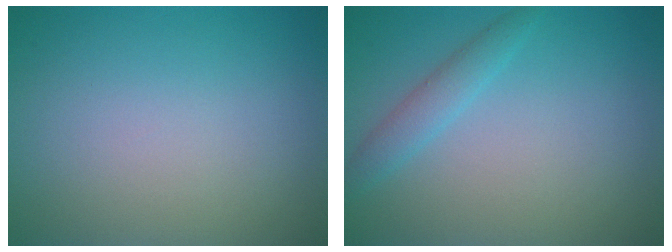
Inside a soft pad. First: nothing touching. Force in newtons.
{"total": 1.9, "press": 1.9, "slide": 0.1}